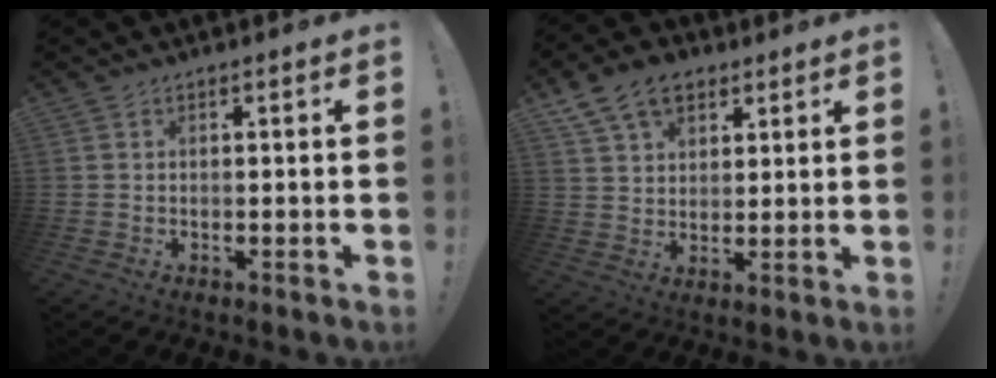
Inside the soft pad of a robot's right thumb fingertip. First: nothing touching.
{"total": 11.2, "force": [6.3, 7.6, 5.3], "torque": [-0.088, -0.020, 0.123]}